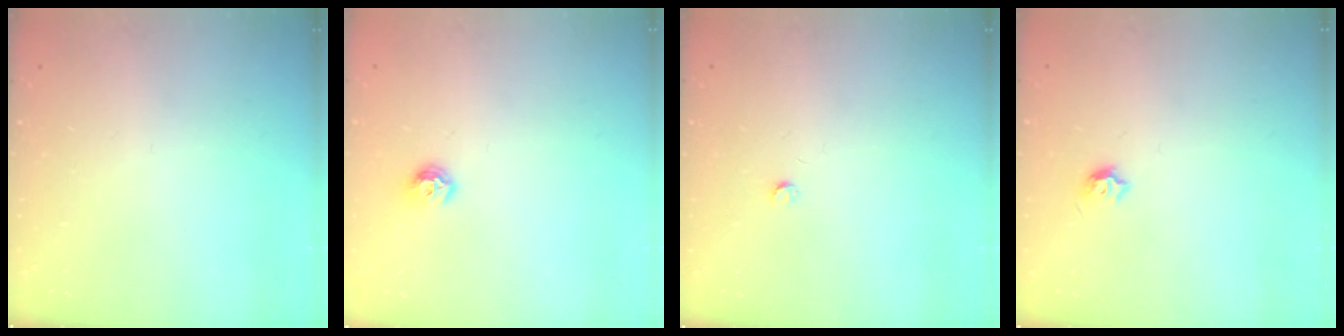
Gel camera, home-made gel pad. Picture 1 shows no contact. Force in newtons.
{"total": 7.5, "press": 7.4, "slide": 0.7}
{"total": 2.5, "press": 2.5, "slide": 0.4}
{"total": 4.0, "press": 3.9, "slide": 0.7}